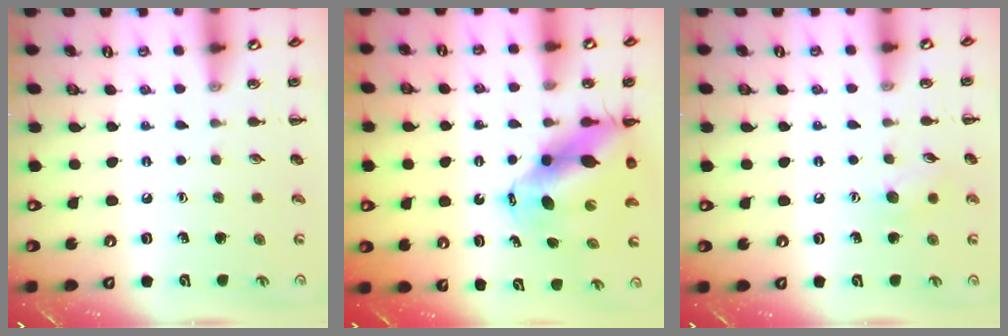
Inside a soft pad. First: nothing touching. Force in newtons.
{"total": 10.3, "press": 10.0, "slide": 2.6}
{"total": 7.0, "press": 6.9, "slide": 1.4}